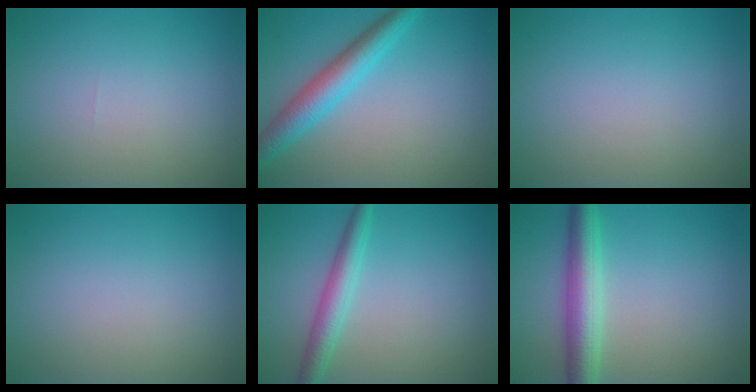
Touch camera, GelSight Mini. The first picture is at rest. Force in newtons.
{"total": 4.3, "press": 4.3, "slide": 0.2}
{"total": 0.0}
{"total": 0.0}
{"total": 2.9, "press": 2.9, "slide": 0.0}
{"total": 4.8, "press": 4.8, "slide": 0.1}